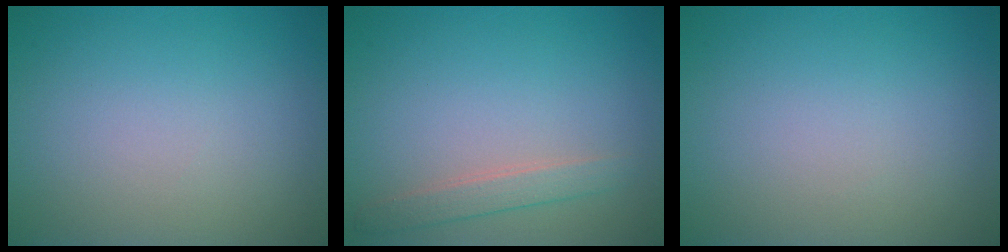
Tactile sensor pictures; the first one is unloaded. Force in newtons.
{"total": 1.7, "press": 1.7, "slide": 0.1}
{"total": 0.0}